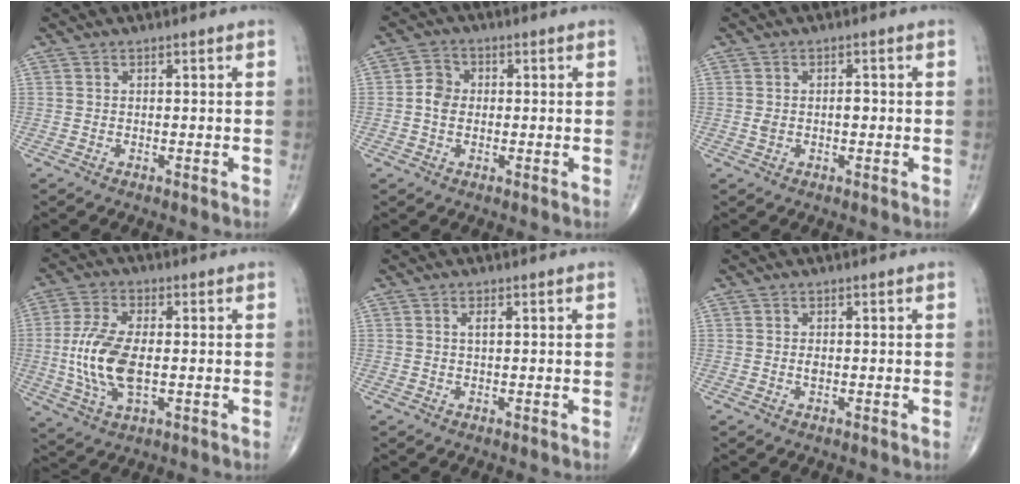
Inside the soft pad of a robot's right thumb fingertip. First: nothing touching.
{"total": 4.0, "force": [-0.2, 3.3, 2.3], "torque": [-0.033, 0.009, -0.012]}
{"total": 2.7, "force": [-0.1, 1.6, 2.1], "torque": [-0.038, 0.009, 0.000]}
{"total": 12.1, "force": [-0.9, 5.9, 10.6], "torque": [-0.227, 0.000, -0.016]}
{"total": 1.2, "force": [0.3, 0.4, 1.1], "torque": [-0.021, 0.001, 0.005]}
{"total": 0.9, "force": [-0.1, 0.5, 0.7], "torque": [-0.014, -0.001, -0.002]}